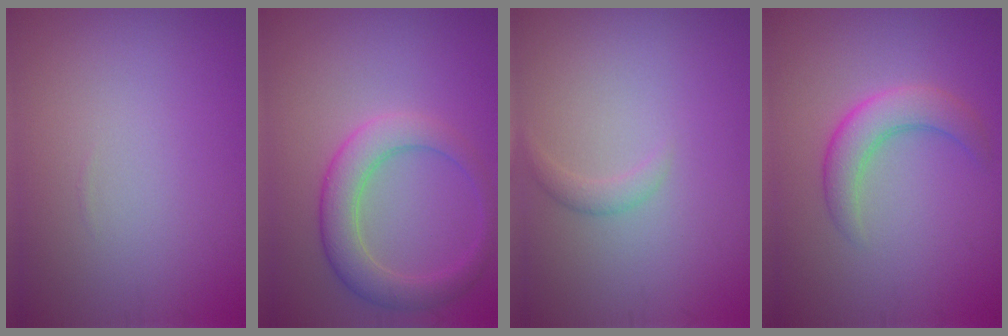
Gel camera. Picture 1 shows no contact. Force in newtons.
{"total": 4.3, "press": 4.3, "slide": 0.2}
{"total": 1.1, "press": 1.1, "slide": 0.1}
{"total": 3.5, "press": 3.5, "slide": 0.1}